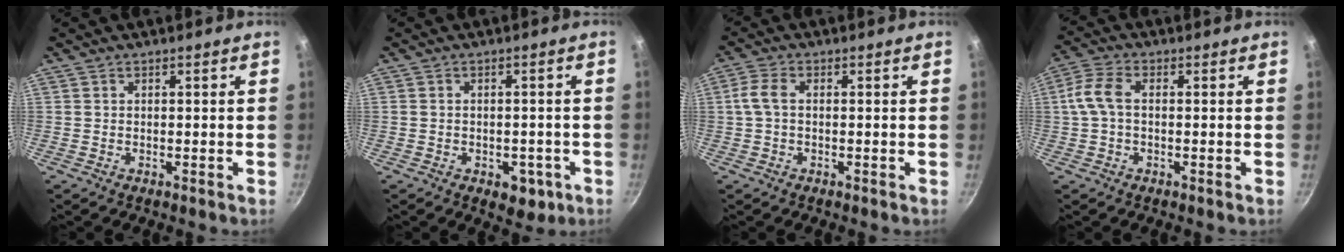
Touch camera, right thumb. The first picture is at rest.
{"total": 5.7, "force": [-2.3, 3.7, 3.7], "torque": [-0.023, 0.014, -0.018]}
{"total": 3.8, "force": [0.3, 1.9, 3.3], "torque": [-0.083, 0.012, 0.001]}
{"total": 5.9, "force": [0.4, 3.2, 5.0], "torque": [-0.118, 0.019, -0.002]}